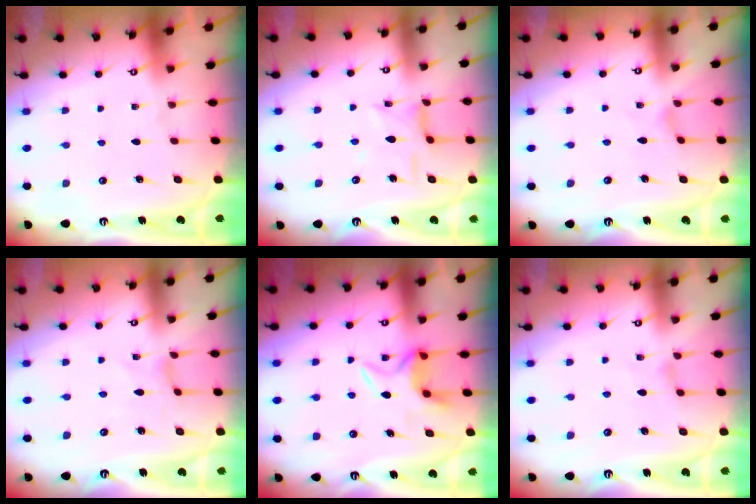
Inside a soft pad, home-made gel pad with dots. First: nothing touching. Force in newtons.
{"total": 6.8, "press": 6.8, "slide": 0.4}
{"total": 0.9, "press": 0.8, "slide": 0.3}
{"total": 0.0}
{"total": 6.2, "press": 6.1, "slide": 0.7}
{"total": 0.6, "press": 0.5, "slide": 0.3}